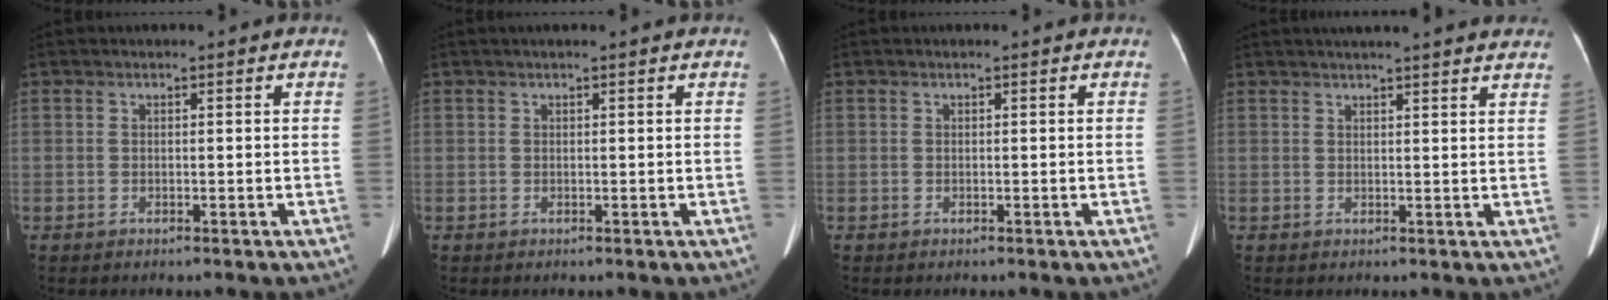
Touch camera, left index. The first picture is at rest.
{"total": 1.4, "force": [1.2, -0.1, 0.8], "torque": [-0.010, 0.021, 0.018]}
{"total": 0.0}
{"total": 14.3, "force": [12.8, 1.2, 6.1], "torque": [-0.084, 0.026, 0.151]}